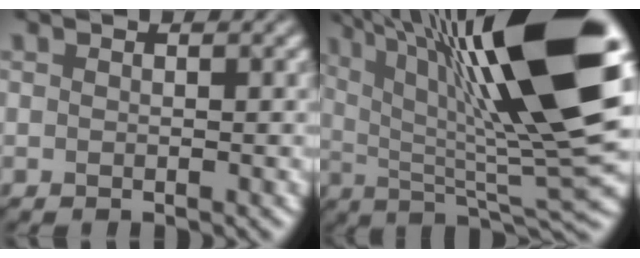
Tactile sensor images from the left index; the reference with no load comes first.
{"total": 18.0, "force": [6.7, 4.0, 16.2], "torque": [-0.262, 0.011, 0.118]}